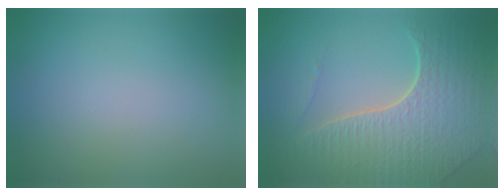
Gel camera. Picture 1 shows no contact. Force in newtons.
{"total": 7.1, "press": 5.2, "slide": 4.8}